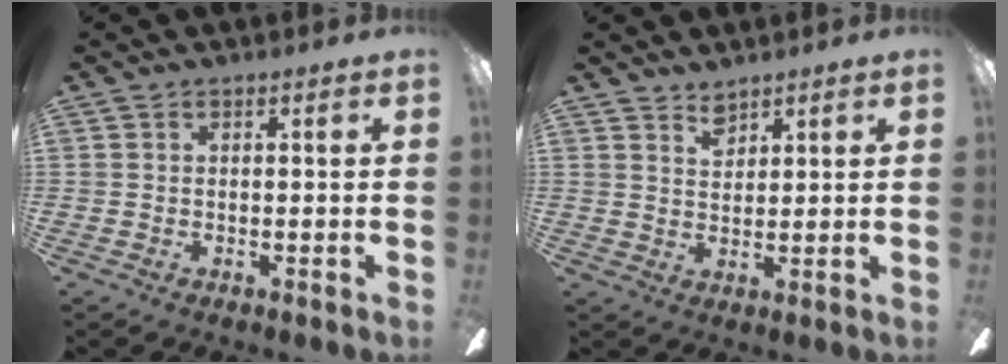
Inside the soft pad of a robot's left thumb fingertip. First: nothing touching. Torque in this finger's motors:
{"motor_torque": [0.25, 0.15, -0.30, 0.01, -0.03]}